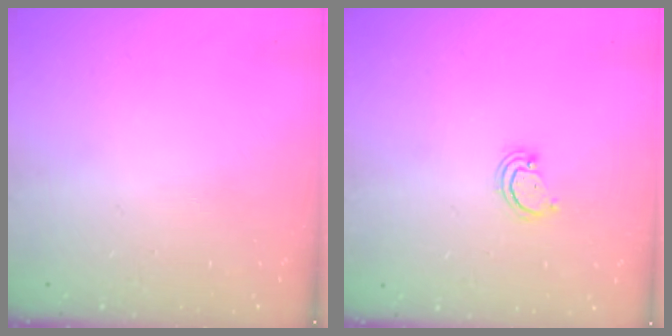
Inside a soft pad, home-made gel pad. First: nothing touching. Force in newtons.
{"total": 2.6, "press": 2.6, "slide": 0.3}